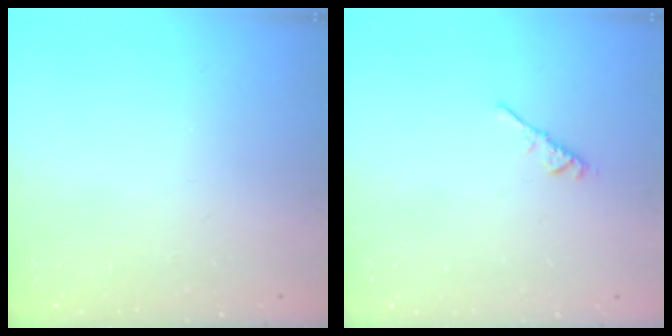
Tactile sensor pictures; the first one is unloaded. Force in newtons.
{"total": 3.1, "press": 3.0, "slide": 0.7}